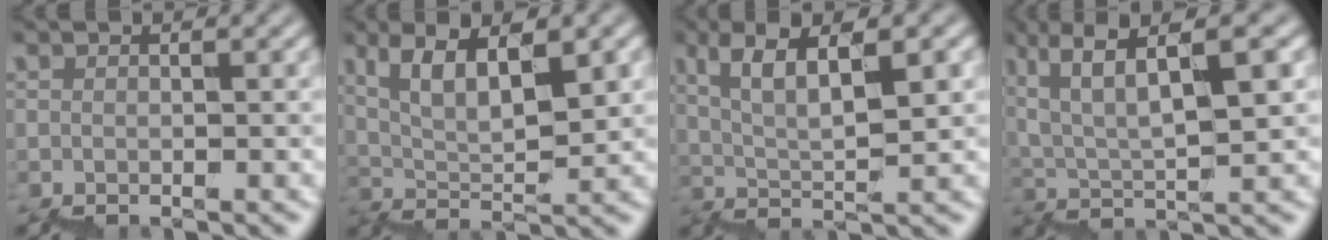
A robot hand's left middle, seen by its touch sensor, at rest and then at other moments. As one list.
[{"total": 5.5, "force": [4.1, 1.2, 3.4], "torque": [-0.050, 0.011, 0.085]}, {"total": 5.4, "force": [3.7, 1.0, 3.9], "torque": [-0.055, 0.015, 0.074]}, {"total": 7.0, "force": [4.4, 1.2, 5.2], "torque": [-0.076, 0.019, 0.085]}]